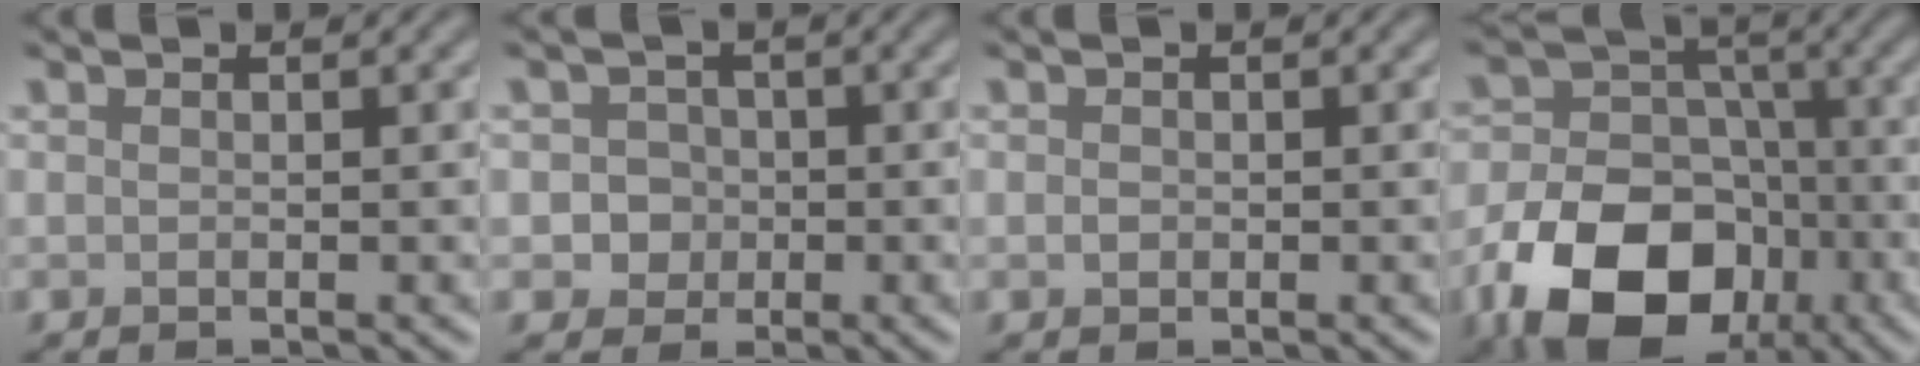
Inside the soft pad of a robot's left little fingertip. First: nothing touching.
{"total": 2.5, "force": [-0.2, 2.4, 0.7], "torque": [0.010, 0.003, -0.012]}
{"total": 0.6, "force": [0.0, 0.5, 0.3], "torque": [-0.006, -0.003, -0.002]}
{"total": 12.9, "force": [-6.0, 9.0, 7.1], "torque": [-0.141, -0.018, -0.108]}